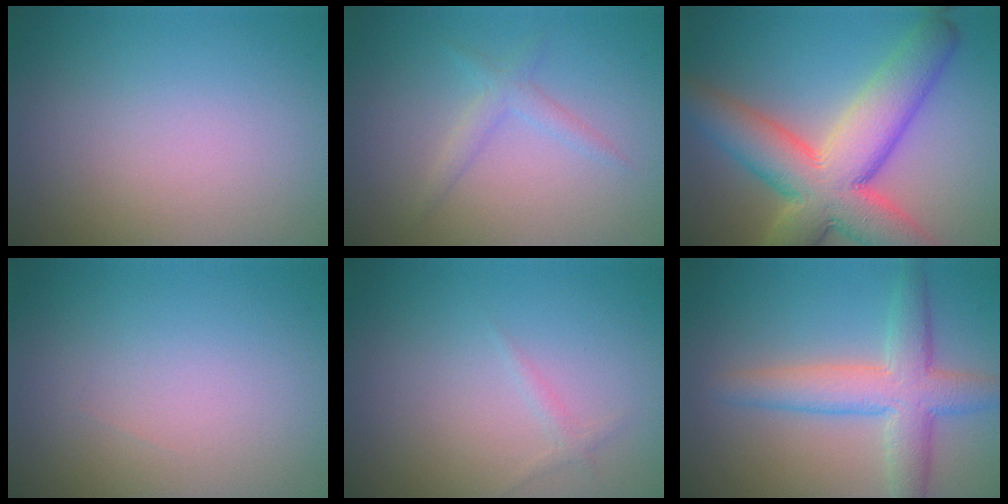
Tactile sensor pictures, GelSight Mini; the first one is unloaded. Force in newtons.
{"total": 1.6, "press": 1.6, "slide": 0.1}
{"total": 11.1, "press": 11.1, "slide": 0.8}
{"total": 0.0}
{"total": 0.6, "press": 0.6, "slide": 0.1}
{"total": 5.3, "press": 5.3, "slide": 0.2}